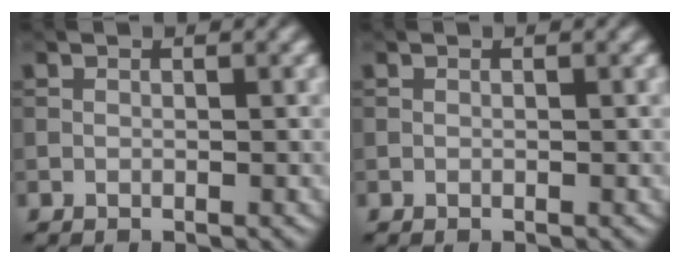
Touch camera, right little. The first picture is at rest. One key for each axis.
{"total": 0.0}